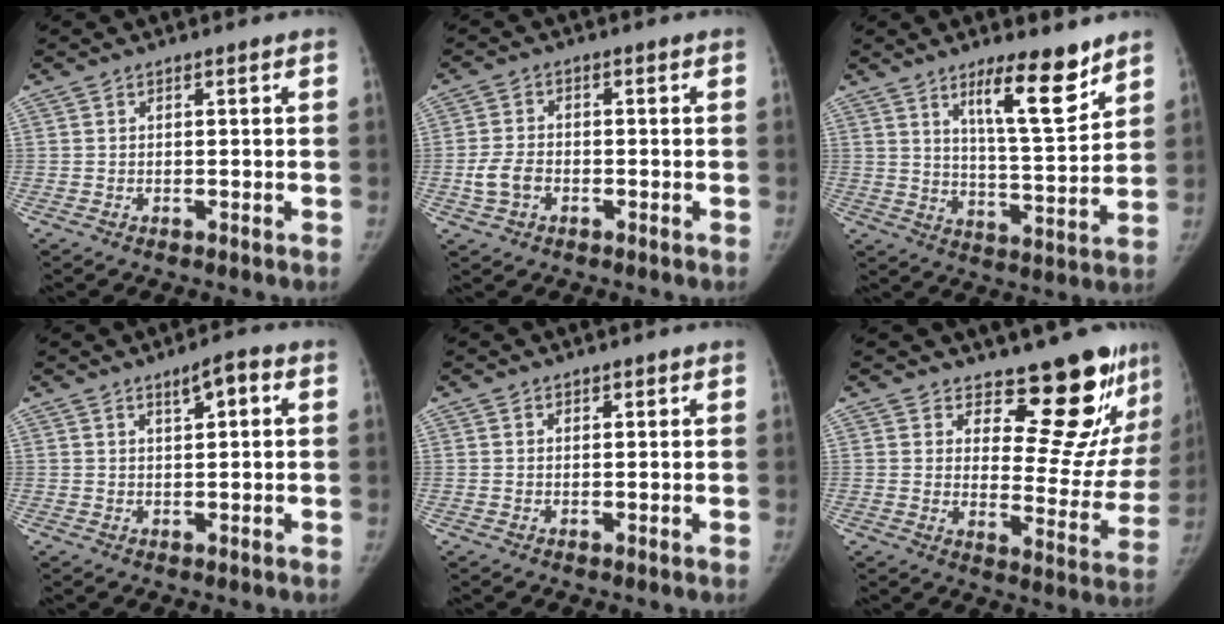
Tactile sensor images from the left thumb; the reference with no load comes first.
{"total": 4.7, "force": [-1.5, 3.4, 2.9], "torque": [-0.057, 0.012, -0.027]}
{"total": 12.2, "force": [8.1, 2.7, 8.7], "torque": [-0.117, -0.064, 0.135]}
{"total": 3.7, "force": [1.5, 1.2, 3.1], "torque": [-0.042, 0.002, 0.021]}
{"total": 0.8, "force": [0.5, 0.5, 0.2], "torque": [0.007, -0.003, 0.006]}
{"total": 16.4, "force": [13.3, 6.0, 7.4], "torque": [-0.039, -0.127, 0.168]}